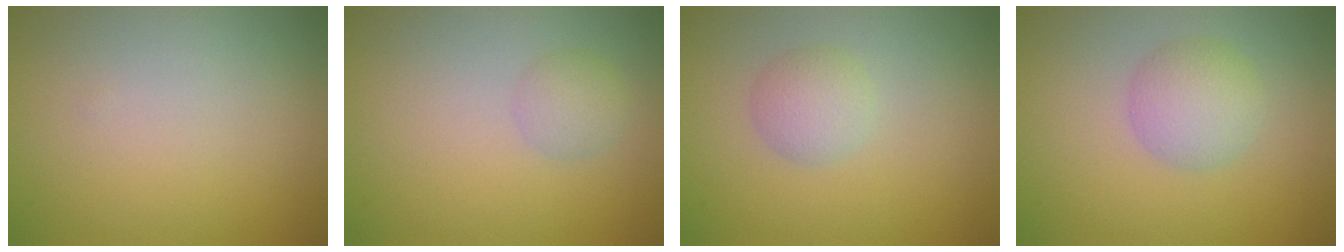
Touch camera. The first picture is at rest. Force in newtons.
{"total": 1.6, "press": 1.6, "slide": 0.1}
{"total": 2.3, "press": 2.3, "slide": 0.1}
{"total": 3.3, "press": 3.3, "slide": 0.0}